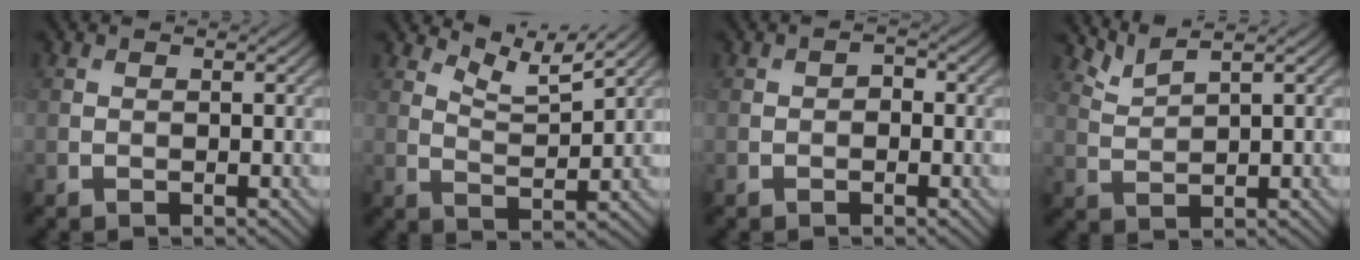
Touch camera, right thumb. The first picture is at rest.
{"total": 4.9, "force": [4.2, 0.8, 2.5], "torque": [-0.061, -0.003, 0.082]}
{"total": 1.2, "force": [-0.2, 0.9, 0.7], "torque": [-0.011, 0.000, -0.009]}
{"total": 2.8, "force": [2.4, 0.3, 1.5], "torque": [-0.037, 0.002, 0.061]}